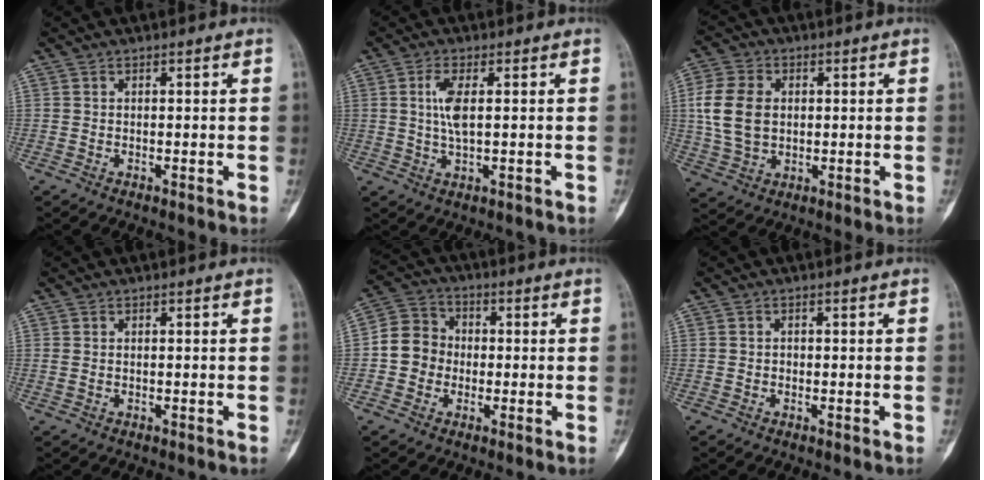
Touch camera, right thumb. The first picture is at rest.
{"total": 4.9, "force": [0.7, 1.4, 4.6], "torque": [-0.106, -0.003, 0.014]}
{"total": 10.7, "force": [1.2, 7.7, 7.3], "torque": [-0.145, 0.002, 0.027]}
{"total": 0.9, "force": [0.1, 0.6, 0.6], "torque": [-0.022, 0.003, 0.005]}
{"total": 8.1, "force": [-0.9, 7.4, 3.3], "torque": [-0.037, 0.026, -0.030]}
{"total": 0.8, "force": [-0.2, 0.7, 0.2], "torque": [0.000, 0.004, -0.003]}